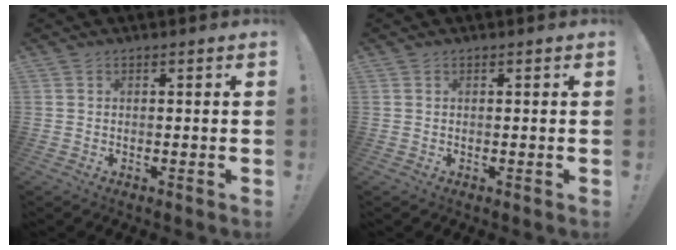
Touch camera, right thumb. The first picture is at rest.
{"total": 0.0}